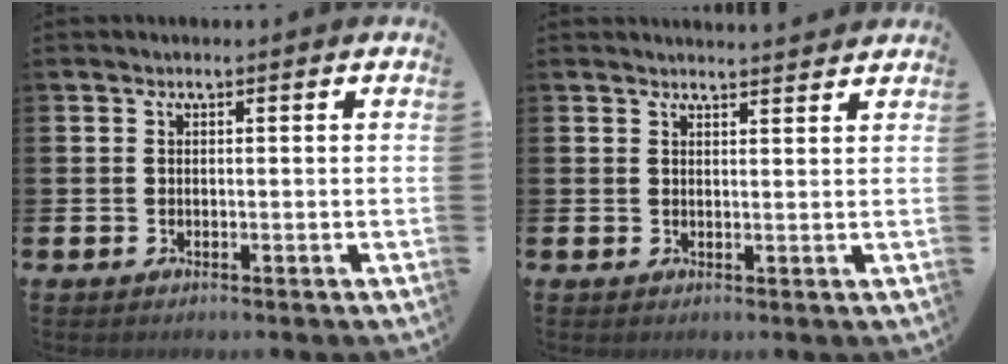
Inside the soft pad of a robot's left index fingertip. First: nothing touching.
{"total": 2.2, "force": [2.2, 0.0, -0.1], "torque": [0.007, -0.016, 0.038]}